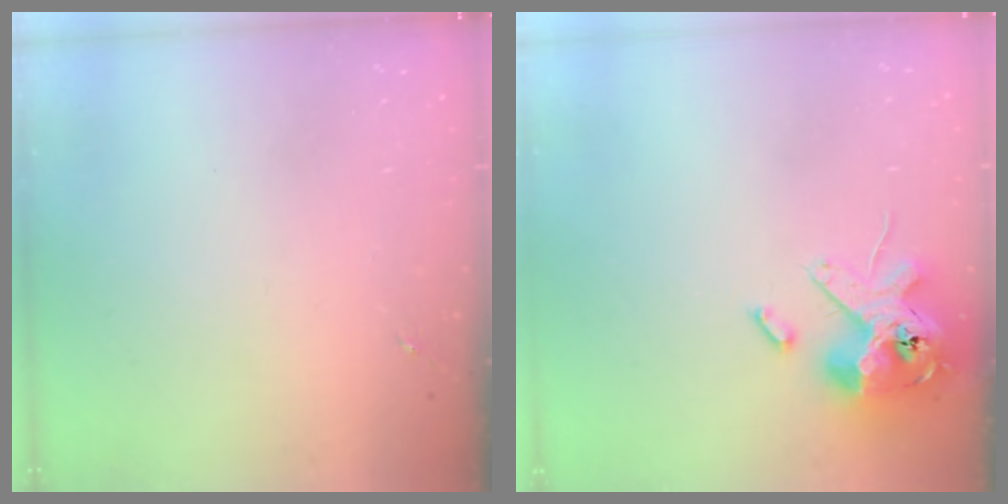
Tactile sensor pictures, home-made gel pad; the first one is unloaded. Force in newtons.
{"total": 15.4, "press": 15.1, "slide": 3.2}